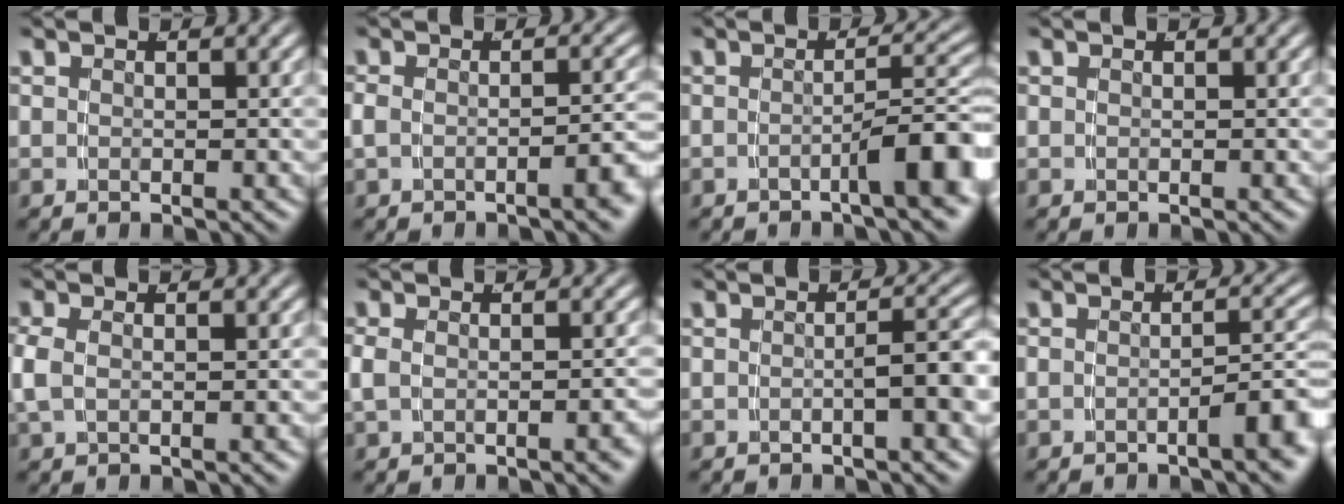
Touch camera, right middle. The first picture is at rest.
{"total": 3.1, "force": [-1.4, 0.8, 2.6], "torque": [-0.042, 0.005, -0.024]}
{"total": 4.8, "force": [-2.1, 0.5, 4.2], "torque": [-0.041, 0.009, -0.037]}
{"total": 0.0}
{"total": 1.7, "force": [-0.2, 0.7, 1.5], "torque": [-0.048, -0.004, 0.005]}
{"total": 1.8, "force": [-0.6, 0.3, 1.6], "torque": [-0.039, 0.002, -0.006]}
{"total": 3.5, "force": [-1.1, 0.5, 3.3], "torque": [-0.030, 0.003, -0.015]}
{"total": 3.5, "force": [-1.6, 0.4, 3.0], "torque": [-0.030, 0.010, -0.032]}